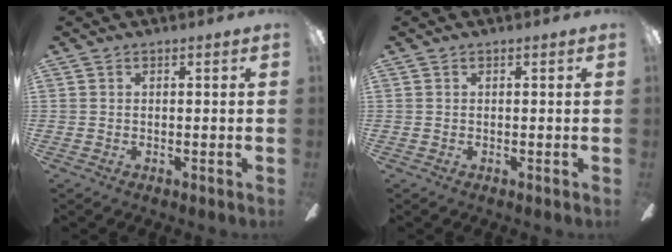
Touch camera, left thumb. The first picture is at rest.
{"total": 0.0}